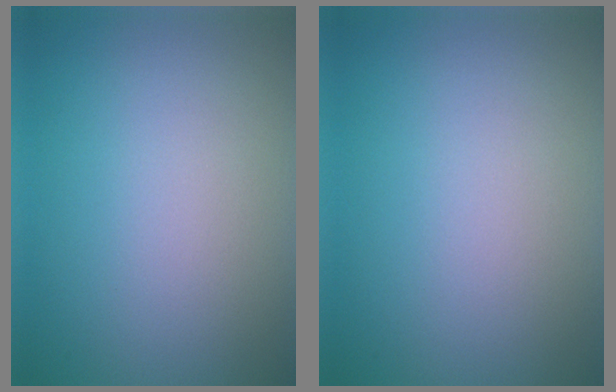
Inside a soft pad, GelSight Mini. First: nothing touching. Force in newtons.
{"total": 0.0}